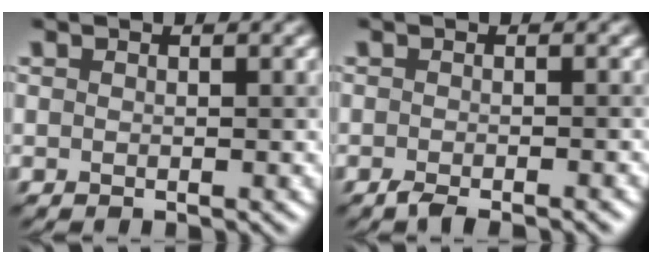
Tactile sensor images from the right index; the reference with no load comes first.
{"total": 2.1, "force": [-1.7, 0.2, 1.2], "torque": [-0.021, -0.002, -0.031]}